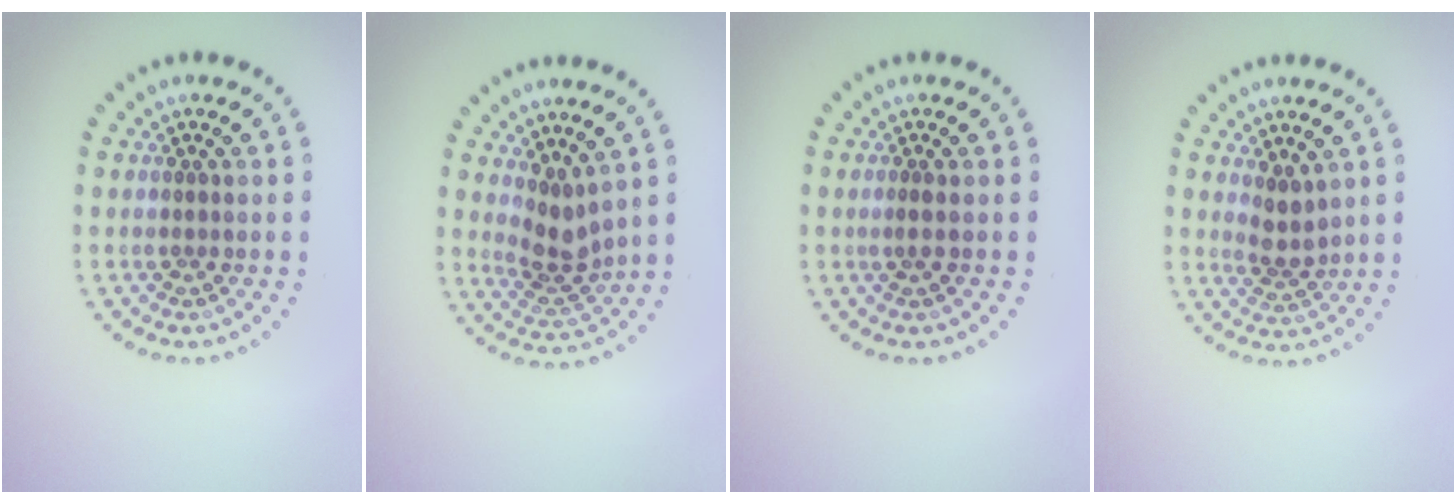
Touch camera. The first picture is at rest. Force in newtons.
{"total": 2.8, "press": 2.1, "slide": 1.8}
{"total": 0.5, "press": 0.3, "slide": 0.4}
{"total": 2.1, "press": 1.7, "slide": 1.2}